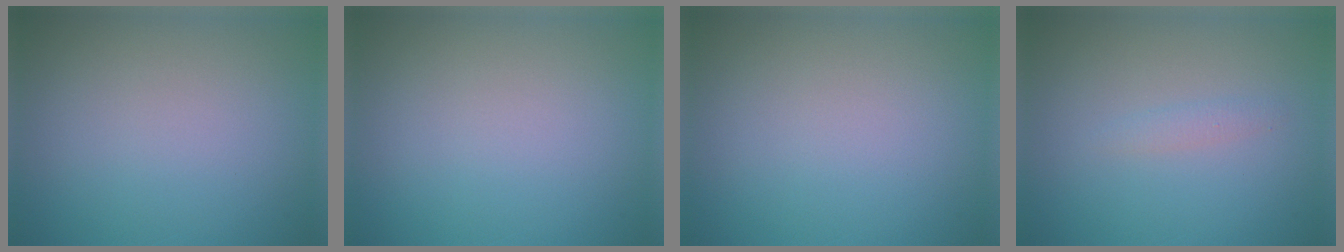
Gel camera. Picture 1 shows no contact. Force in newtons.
{"total": 0.0}
{"total": 0.0}
{"total": 0.9, "press": 0.9, "slide": 0.0}